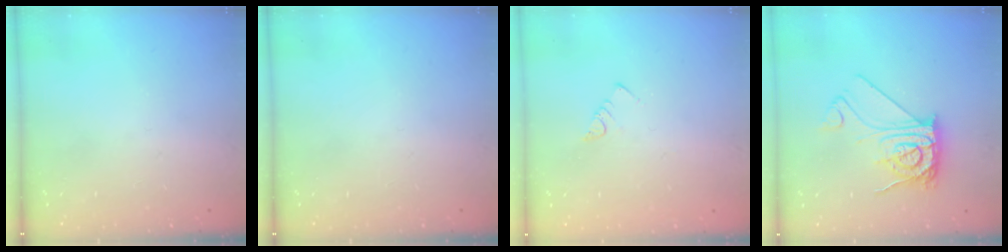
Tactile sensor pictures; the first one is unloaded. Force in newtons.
{"total": 0.0}
{"total": 3.0, "press": 3.0, "slide": 0.2}
{"total": 11.8, "press": 11.8, "slide": 1.2}